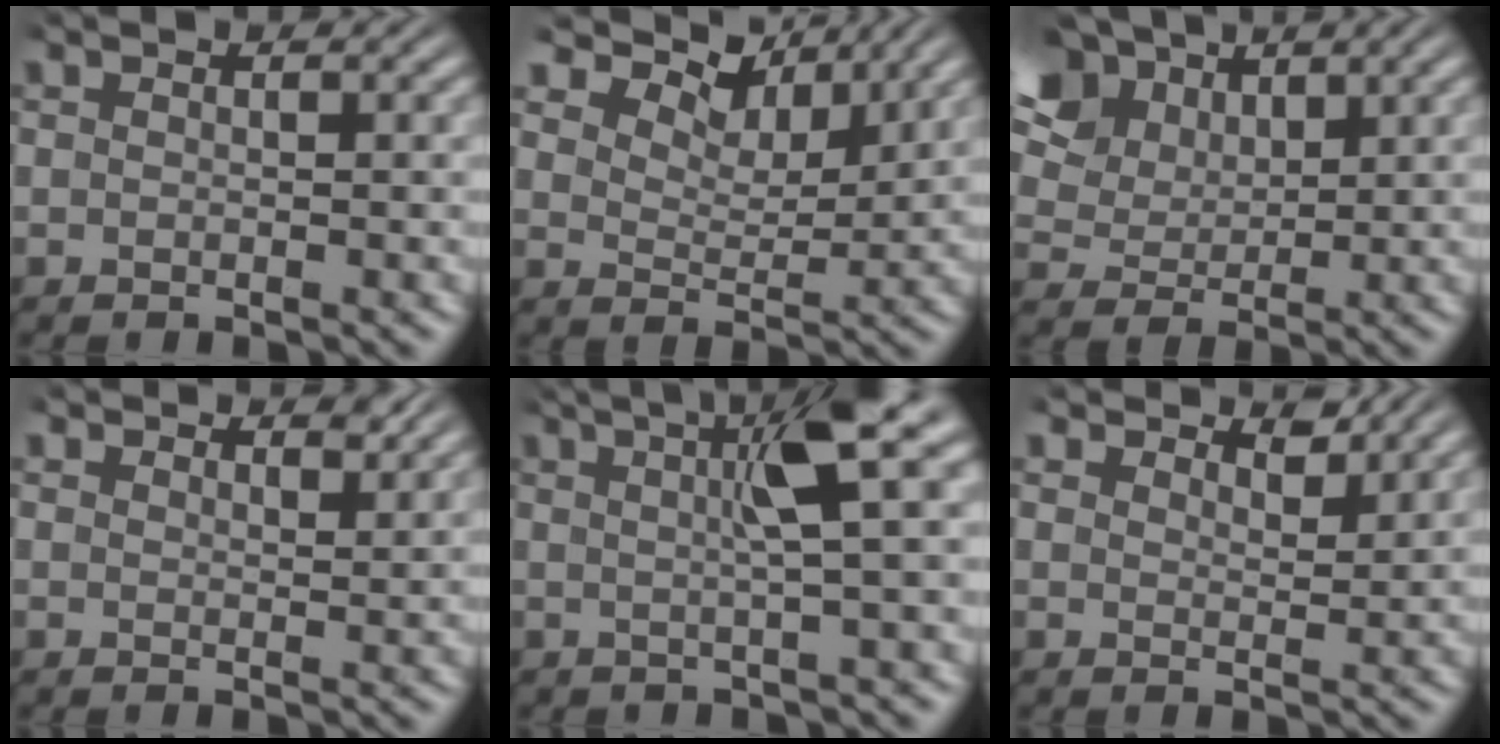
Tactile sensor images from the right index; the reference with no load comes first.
{"total": 7.9, "force": [5.7, 3.7, 3.9], "torque": [-0.074, 0.010, 0.087]}
{"total": 9.1, "force": [3.9, 6.6, 4.9], "torque": [-0.110, -0.011, 0.069]}
{"total": 2.0, "force": [2.0, -0.2, 0.4], "torque": [0.004, -0.006, 0.036]}
{"total": 7.3, "force": [3.3, 0.9, 6.4], "torque": [-0.084, 0.031, 0.039]}
{"total": 2.4, "force": [2.3, -0.1, 0.5], "torque": [-0.001, -0.008, 0.044]}